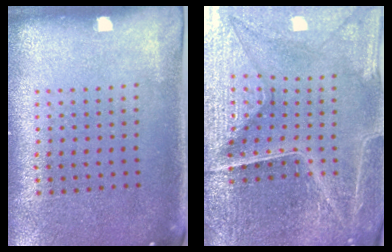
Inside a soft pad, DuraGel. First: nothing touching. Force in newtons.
{"total": 5.2, "press": 5.0, "slide": 1.5}